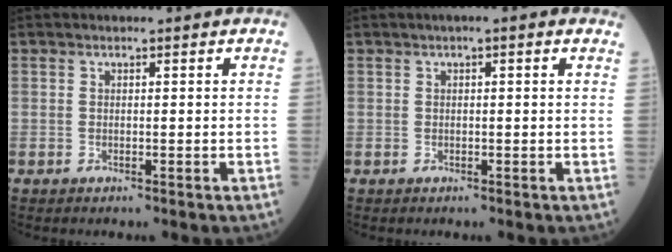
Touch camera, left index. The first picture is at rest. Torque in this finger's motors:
{"motor_torque": [-0.02, 0.03, 0.00, -0.01]}